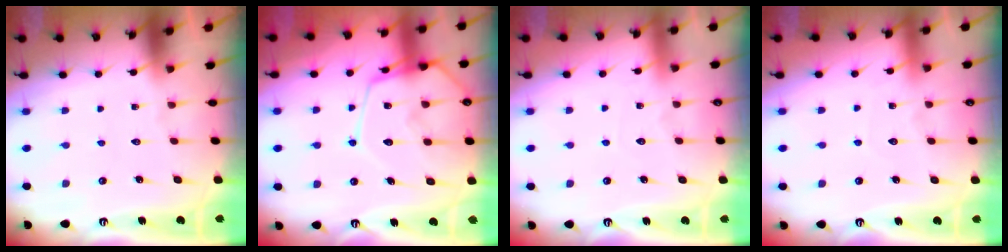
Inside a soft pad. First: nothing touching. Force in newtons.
{"total": 14.2, "press": 14.2, "slide": 1.2}
{"total": 3.2, "press": 3.2, "slide": 0.4}
{"total": 4.7, "press": 4.7, "slide": 0.7}